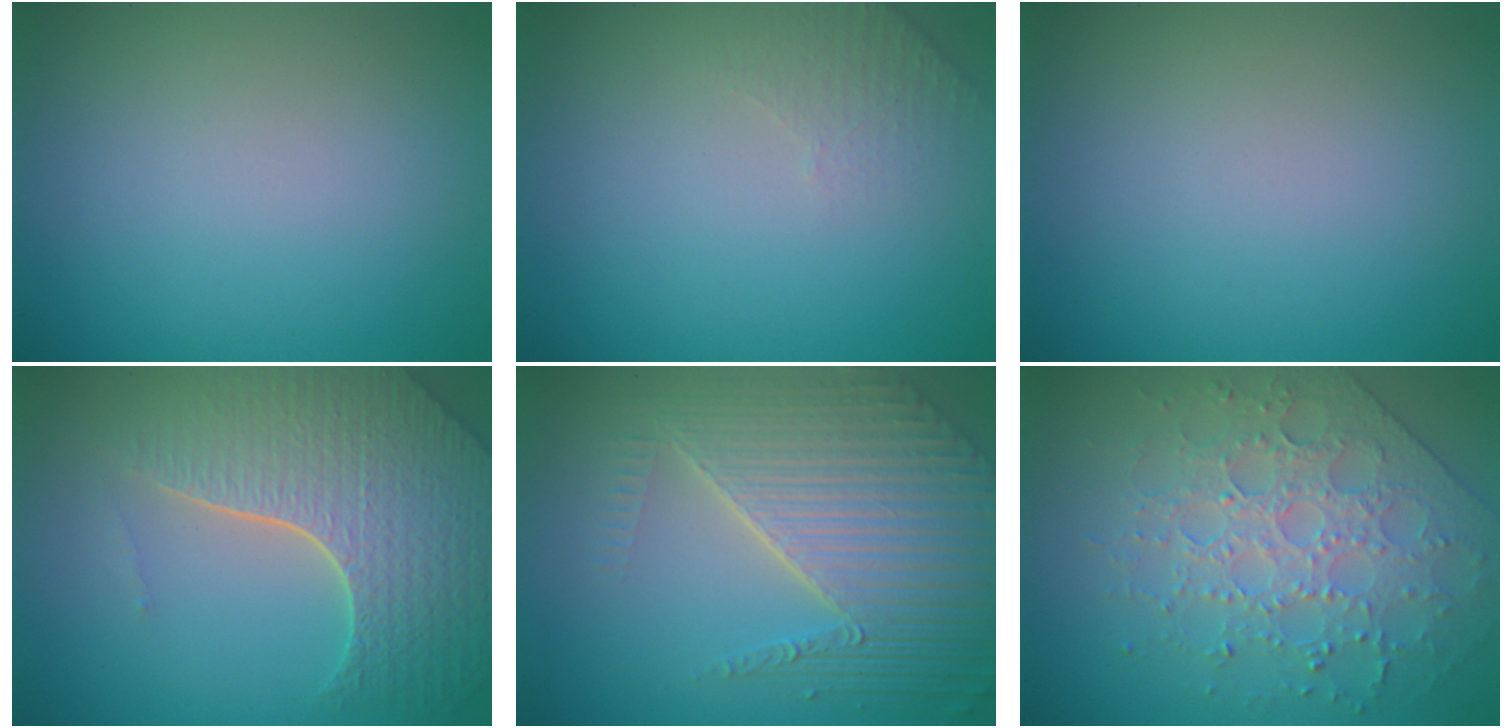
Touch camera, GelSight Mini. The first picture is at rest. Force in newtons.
{"total": 1.6, "press": 1.5, "slide": 0.4}
{"total": 0.0}
{"total": 8.1, "press": 5.7, "slide": 5.7}
{"total": 8.6, "press": 5.7, "slide": 6.5}
{"total": 4.5, "press": 4.3, "slide": 1.0}